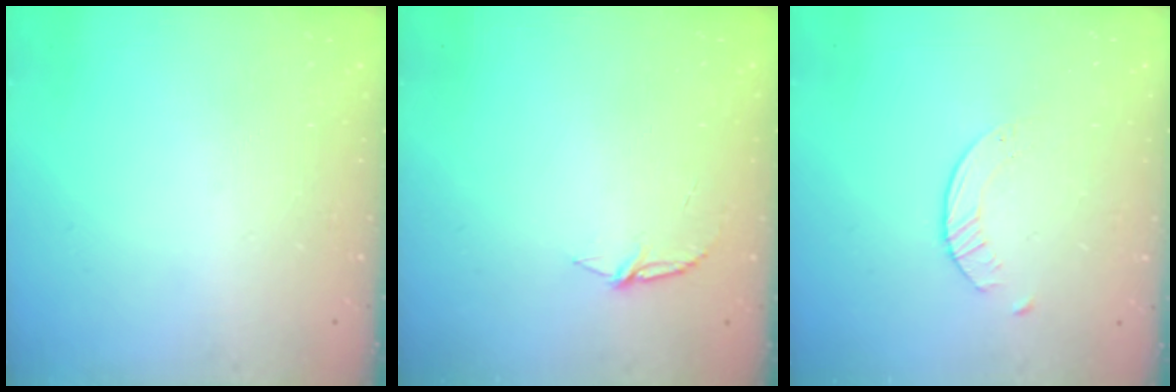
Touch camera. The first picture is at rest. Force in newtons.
{"total": 4.8, "press": 4.8, "slide": 0.5}
{"total": 1.6, "press": 1.6, "slide": 0.3}